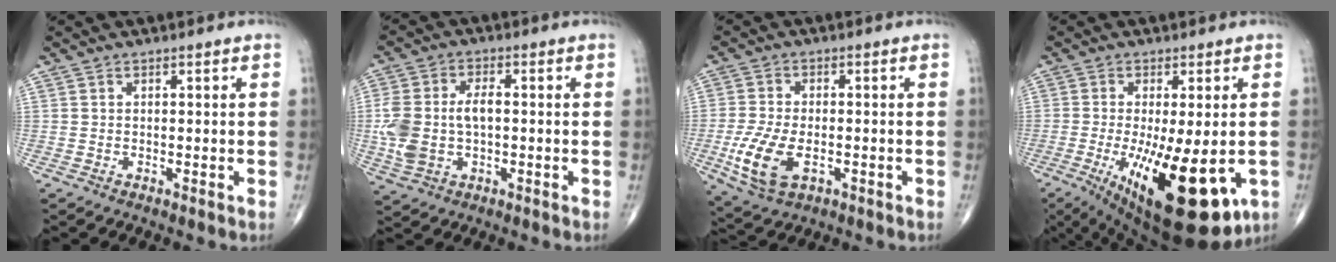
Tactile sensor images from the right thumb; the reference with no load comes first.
{"total": 10.2, "force": [-0.5, 6.0, 8.2], "torque": [-0.182, 0.016, -0.006]}
{"total": 10.1, "force": [-2.9, 5.4, 8.1], "torque": [-0.172, -0.001, -0.046]}
{"total": 19.1, "force": [-5.3, 6.4, 17.2], "torque": [-0.262, -0.033, -0.062]}